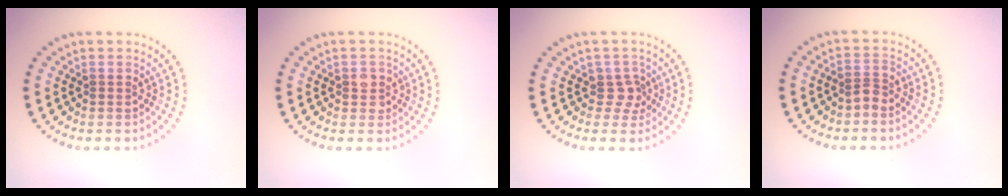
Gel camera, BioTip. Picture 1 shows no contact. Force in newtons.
{"total": 1.5, "press": 1.4, "slide": 0.5}
{"total": 1.9, "press": 1.4, "slide": 1.3}
{"total": 1.5, "press": 1.1, "slide": 1.0}